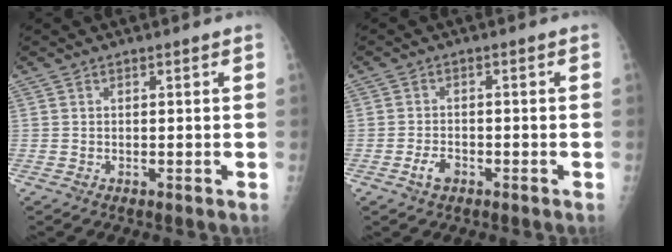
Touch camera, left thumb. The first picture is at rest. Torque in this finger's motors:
{"motor_torque": [-0.13, 0.12, 0.14, 0.02, 0.00]}